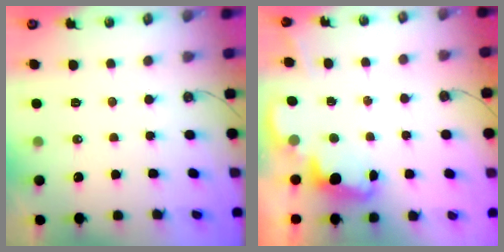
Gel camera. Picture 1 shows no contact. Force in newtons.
{"total": 2.4, "press": 2.4, "slide": 0.6}